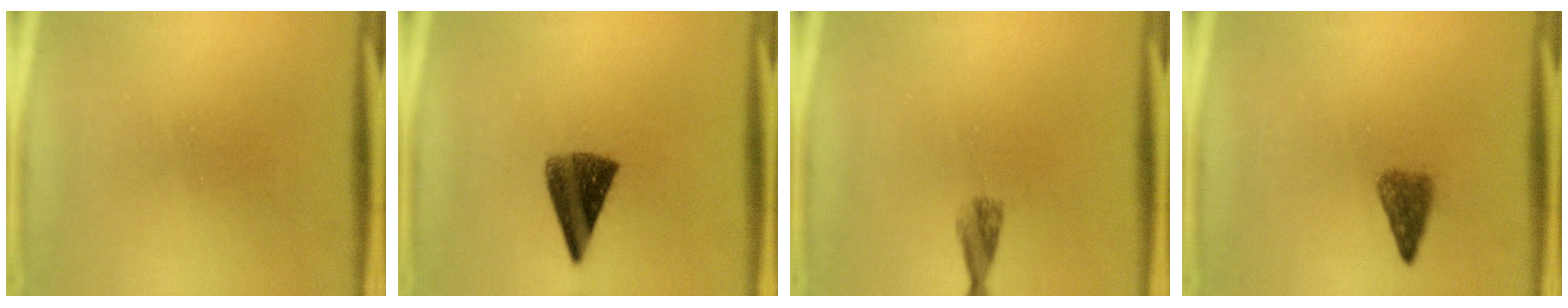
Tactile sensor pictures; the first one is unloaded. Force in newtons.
{"total": 8.0}
{"total": 1.8}
{"total": 3.2}